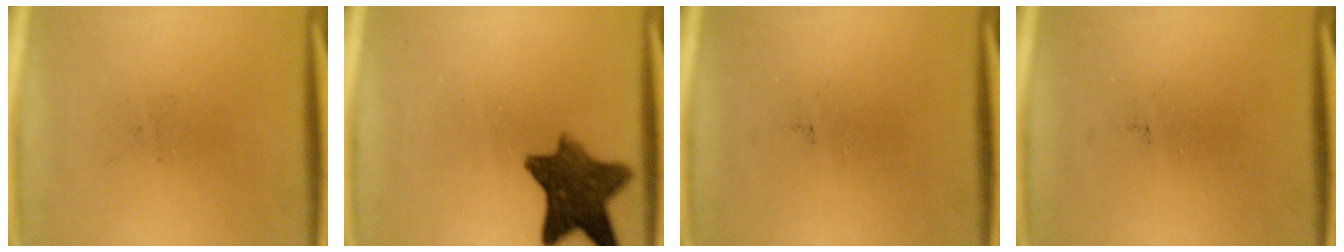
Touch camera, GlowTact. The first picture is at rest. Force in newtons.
{"total": 9.9}
{"total": 0.0}
{"total": 0.0}